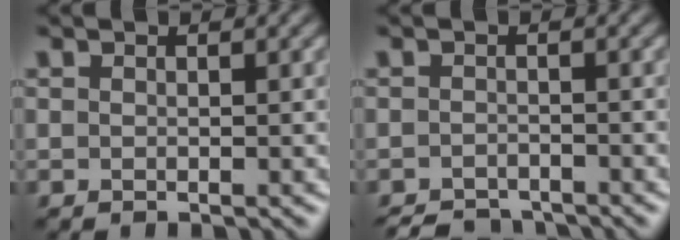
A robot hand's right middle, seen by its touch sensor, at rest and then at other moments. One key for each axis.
{"total": 2.9, "fx": -2.8, "fy": 0.7, "fz": 0.6, "tx": -0.004, "ty": -0.003, "tz": -0.050}